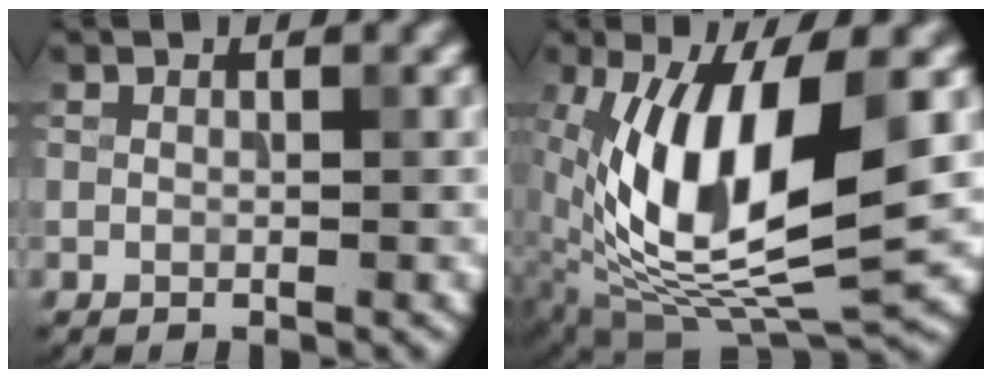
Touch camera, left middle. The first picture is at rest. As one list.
[{"total": 12.3, "force": [0.7, 4.8, 11.3], "torque": [-0.220, -0.002, 0.011]}]